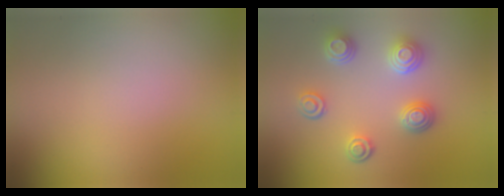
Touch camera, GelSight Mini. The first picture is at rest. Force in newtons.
{"total": 3.7, "press": 3.2, "slide": 1.8}